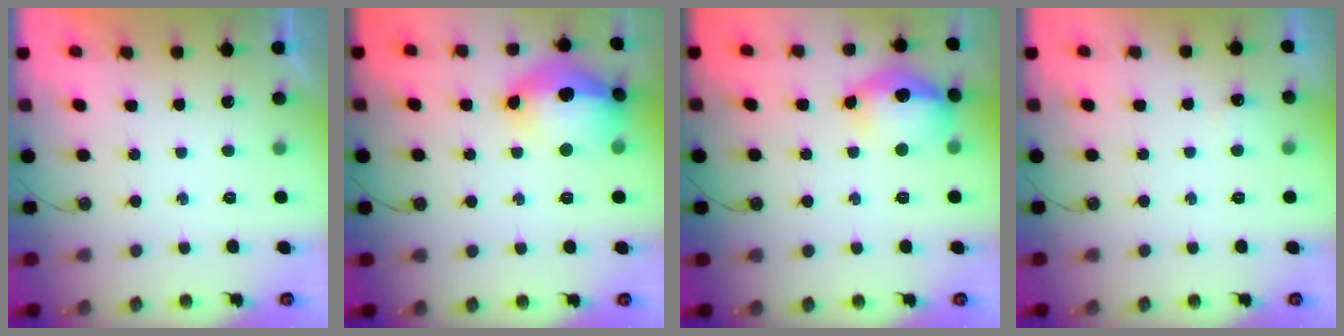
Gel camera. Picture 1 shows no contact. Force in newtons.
{"total": 20.0, "press": 18.6, "slide": 7.3}
{"total": 14.8, "press": 14.7, "slide": 1.7}
{"total": 12.6, "press": 3.9, "slide": 12.0}